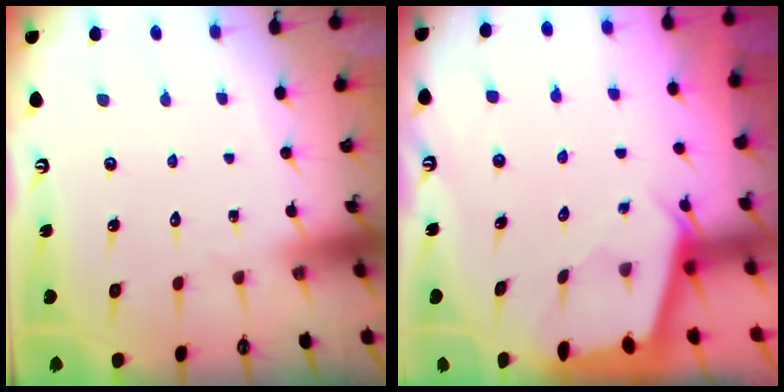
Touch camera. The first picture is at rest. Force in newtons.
{"total": 2.0, "press": 2.0, "slide": 0.3}